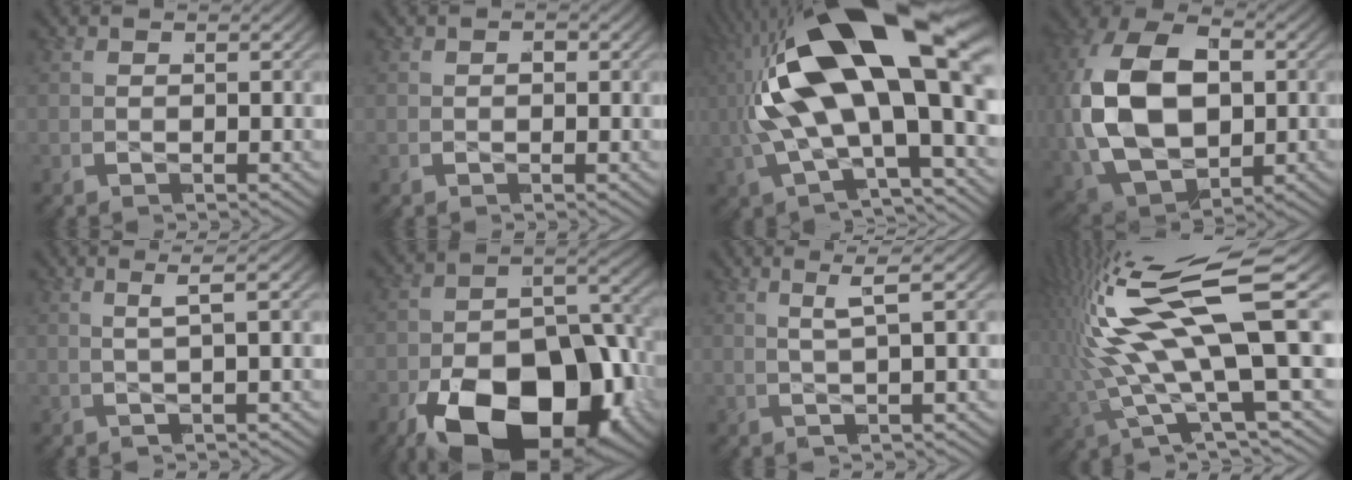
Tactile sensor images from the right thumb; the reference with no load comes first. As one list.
[{"total": 0.7, "force": [-0.3, 0.4, 0.5], "torque": [-0.004, 0.000, -0.005]}, {"total": 17.3, "force": [0.7, 8.9, 14.7], "torque": [-0.299, 0.005, 0.013]}, {"total": 16.2, "force": [-0.8, 11.2, 11.7], "torque": [-0.298, -0.046, 0.011]}, {"total": 1.8, "force": [0.4, -1.5, 0.9], "torque": [-0.016, 0.021, 0.007]}, {"total": 19.5, "force": [-7.3, 11.4, 14.0], "torque": [-0.233, -0.060, -0.092]}, {"total": 2.2, "force": [0.9, -1.3, 1.5], "torque": [-0.022, 0.022, 0.013]}, {"total": 11.6, "force": [1.0, 4.3, 10.7], "torque": [-0.238, 0.012, 0.017]}]